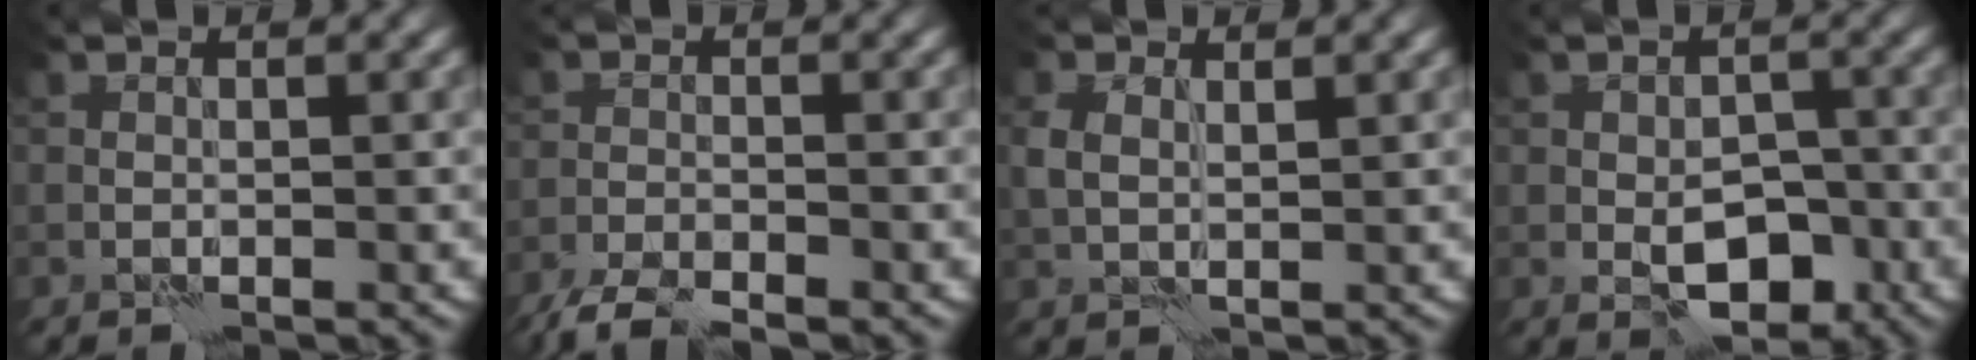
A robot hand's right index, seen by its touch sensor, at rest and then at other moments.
{"total": 3.8, "force": [-3.3, 0.7, 1.7], "torque": [-0.033, -0.007, -0.072]}
{"total": 2.1, "force": [0.8, 1.2, 1.5], "torque": [-0.038, 0.002, 0.017]}
{"total": 5.2, "force": [-2.0, 3.0, 3.8], "torque": [-0.049, -0.003, -0.033]}